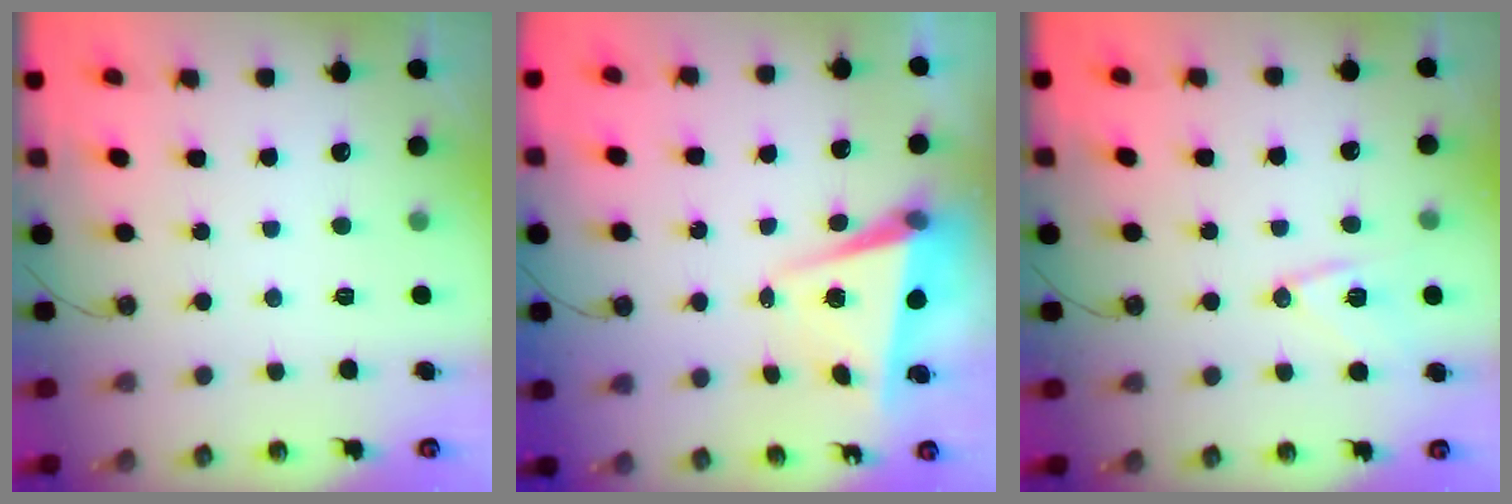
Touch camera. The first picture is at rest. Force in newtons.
{"total": 5.2, "press": 5.2, "slide": 0.6}
{"total": 10.5, "press": 10.4, "slide": 1.2}